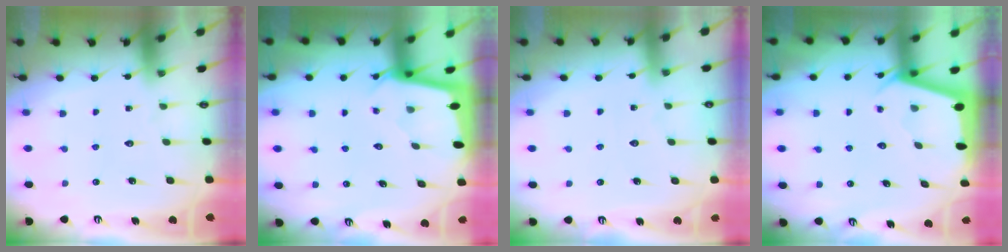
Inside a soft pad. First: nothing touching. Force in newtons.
{"total": 1.9, "press": 1.9, "slide": 0.2}
{"total": 2.4, "press": 2.4, "slide": 0.4}
{"total": 2.3, "press": 2.3, "slide": 0.3}